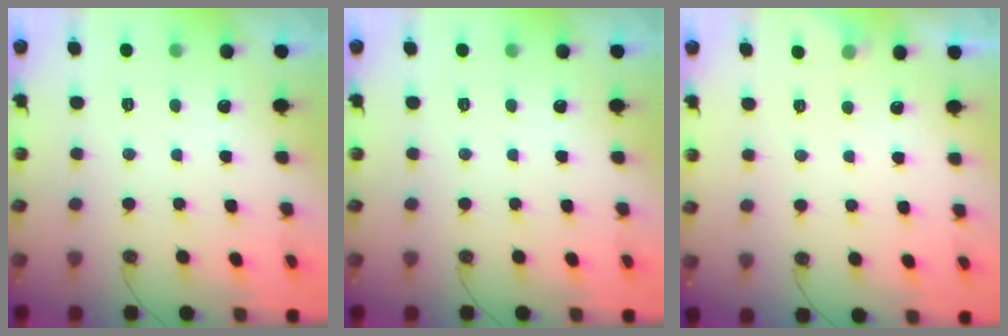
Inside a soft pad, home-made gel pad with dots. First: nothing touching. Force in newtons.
{"total": 0.0}
{"total": 2.6, "press": 2.5, "slide": 0.5}